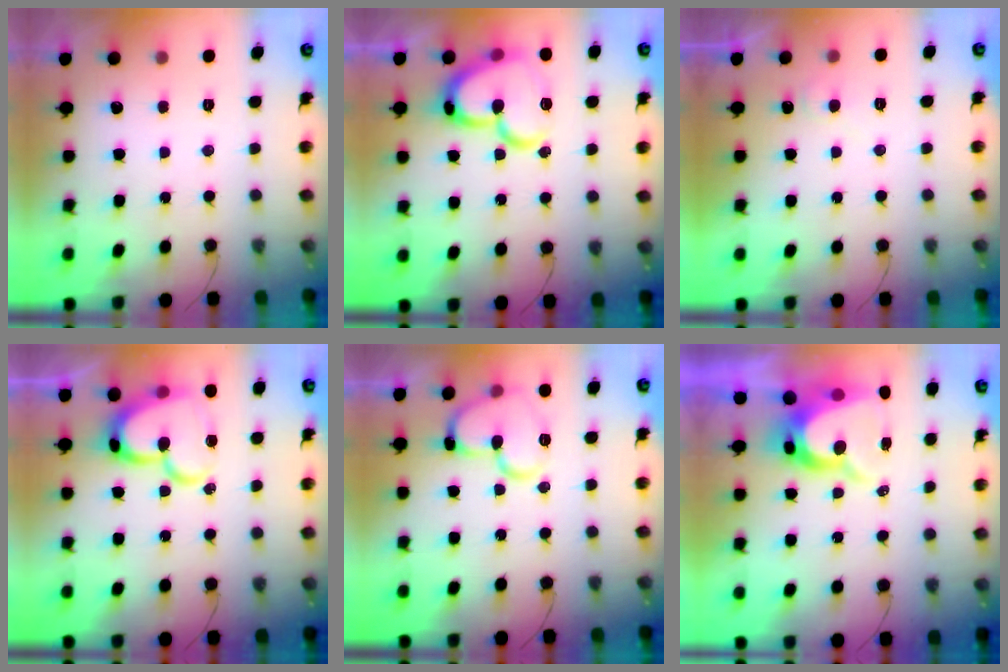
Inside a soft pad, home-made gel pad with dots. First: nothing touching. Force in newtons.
{"total": 20.0, "press": 19.9, "slide": 2.4}
{"total": 4.5, "press": 4.4, "slide": 0.5}
{"total": 18.4, "press": 18.3, "slide": 1.9}
{"total": 13.1, "press": 13.1, "slide": 1.3}
{"total": 9.4, "press": 9.4, "slide": 0.9}